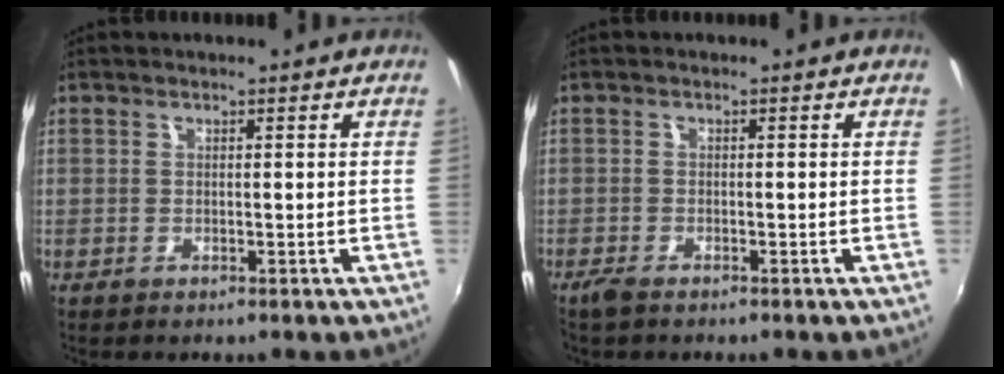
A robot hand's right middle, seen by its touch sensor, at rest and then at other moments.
{"total": 2.0, "force": [-1.7, 0.6, 1.0], "torque": [-0.025, -0.007, -0.034]}